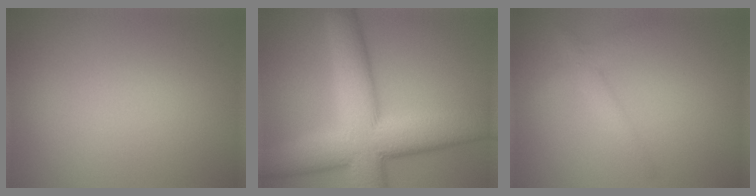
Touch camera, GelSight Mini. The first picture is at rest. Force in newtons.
{"total": 12.4, "press": 12.3, "slide": 1.1}
{"total": 2.1, "press": 2.1, "slide": 0.0}